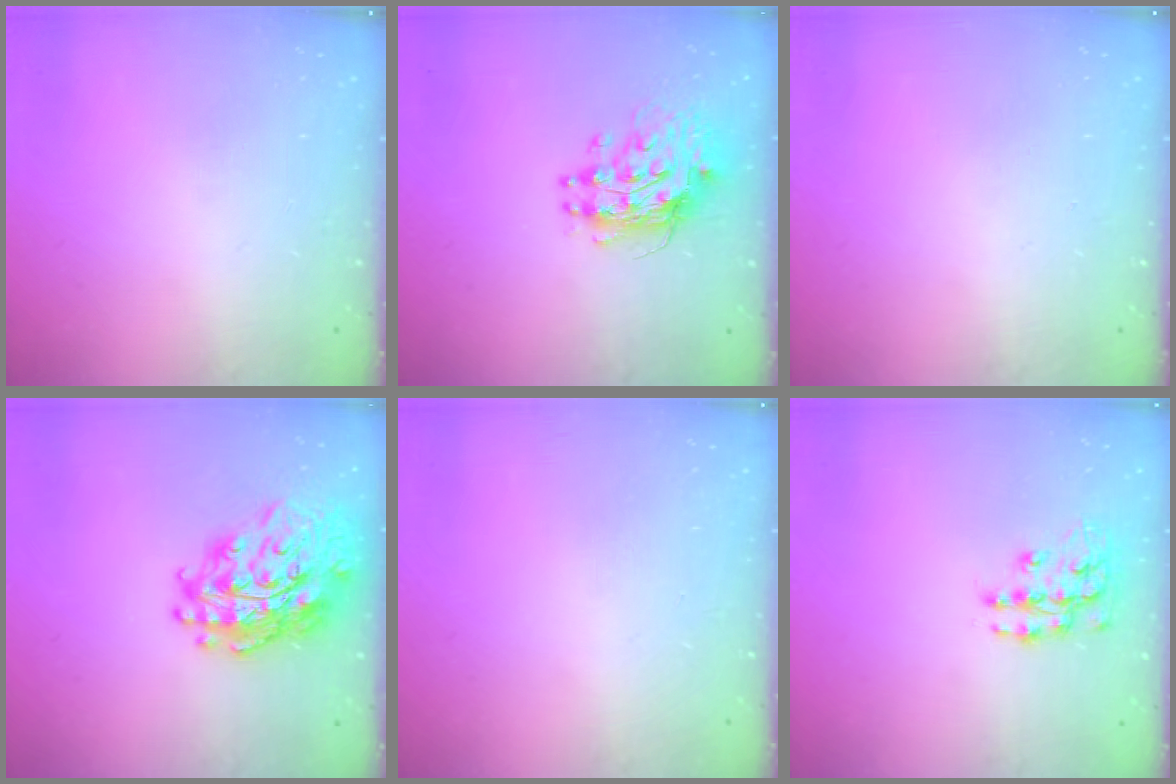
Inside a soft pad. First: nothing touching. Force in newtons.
{"total": 11.0, "press": 10.9, "slide": 1.0}
{"total": 0.0}
{"total": 23.0, "press": 22.8, "slide": 2.4}
{"total": 0.0}
{"total": 11.7, "press": 11.6, "slide": 0.8}